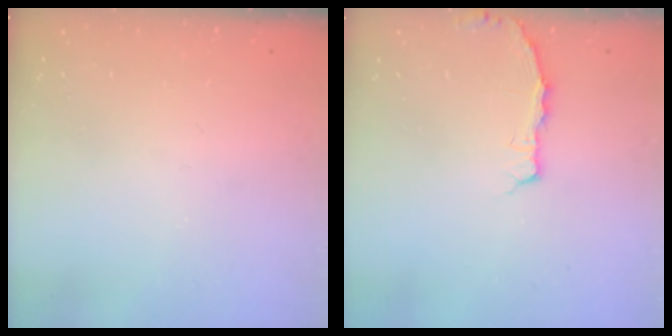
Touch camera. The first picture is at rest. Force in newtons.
{"total": 2.9, "press": 2.9, "slide": 0.5}